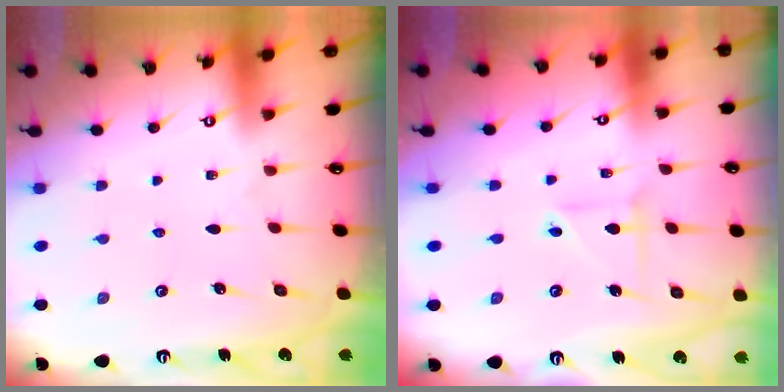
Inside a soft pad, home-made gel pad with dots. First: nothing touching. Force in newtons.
{"total": 2.9, "press": 2.9, "slide": 0.2}